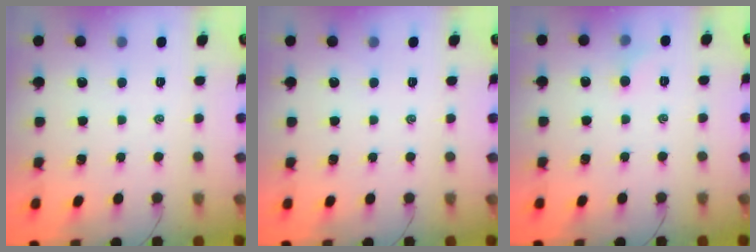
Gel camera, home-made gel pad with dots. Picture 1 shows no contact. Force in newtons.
{"total": 0.0}
{"total": 4.4, "press": 4.1, "slide": 1.5}